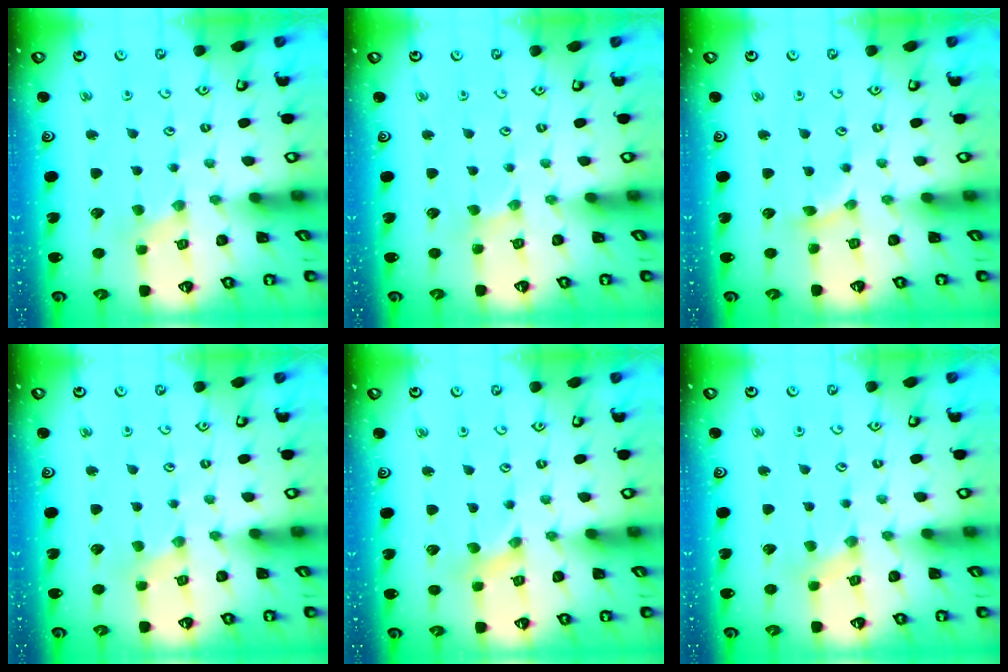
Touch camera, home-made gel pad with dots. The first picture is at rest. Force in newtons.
{"total": 0.0}
{"total": 3.6, "press": 3.6, "slide": 0.3}
{"total": 0.0}
{"total": 0.0}
{"total": 0.5, "press": 0.5, "slide": 0.1}